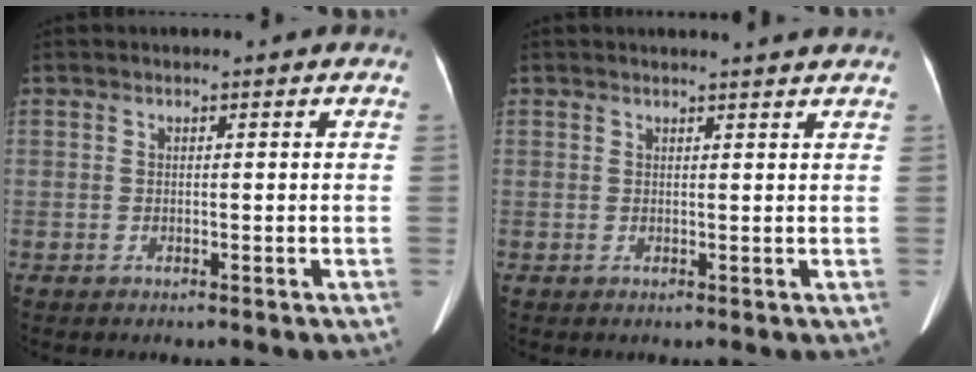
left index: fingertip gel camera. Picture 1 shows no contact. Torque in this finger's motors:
{"motor_torque": [-0.08, -0.54, -0.03, 0.00]}